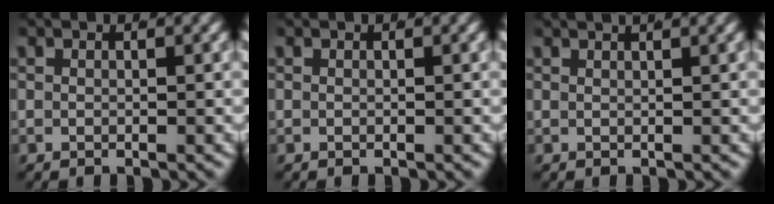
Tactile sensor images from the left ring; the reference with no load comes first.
{"total": 0.0}
{"total": 1.9, "force": [1.6, -0.4, 1.0], "torque": [-0.001, 0.007, 0.024]}